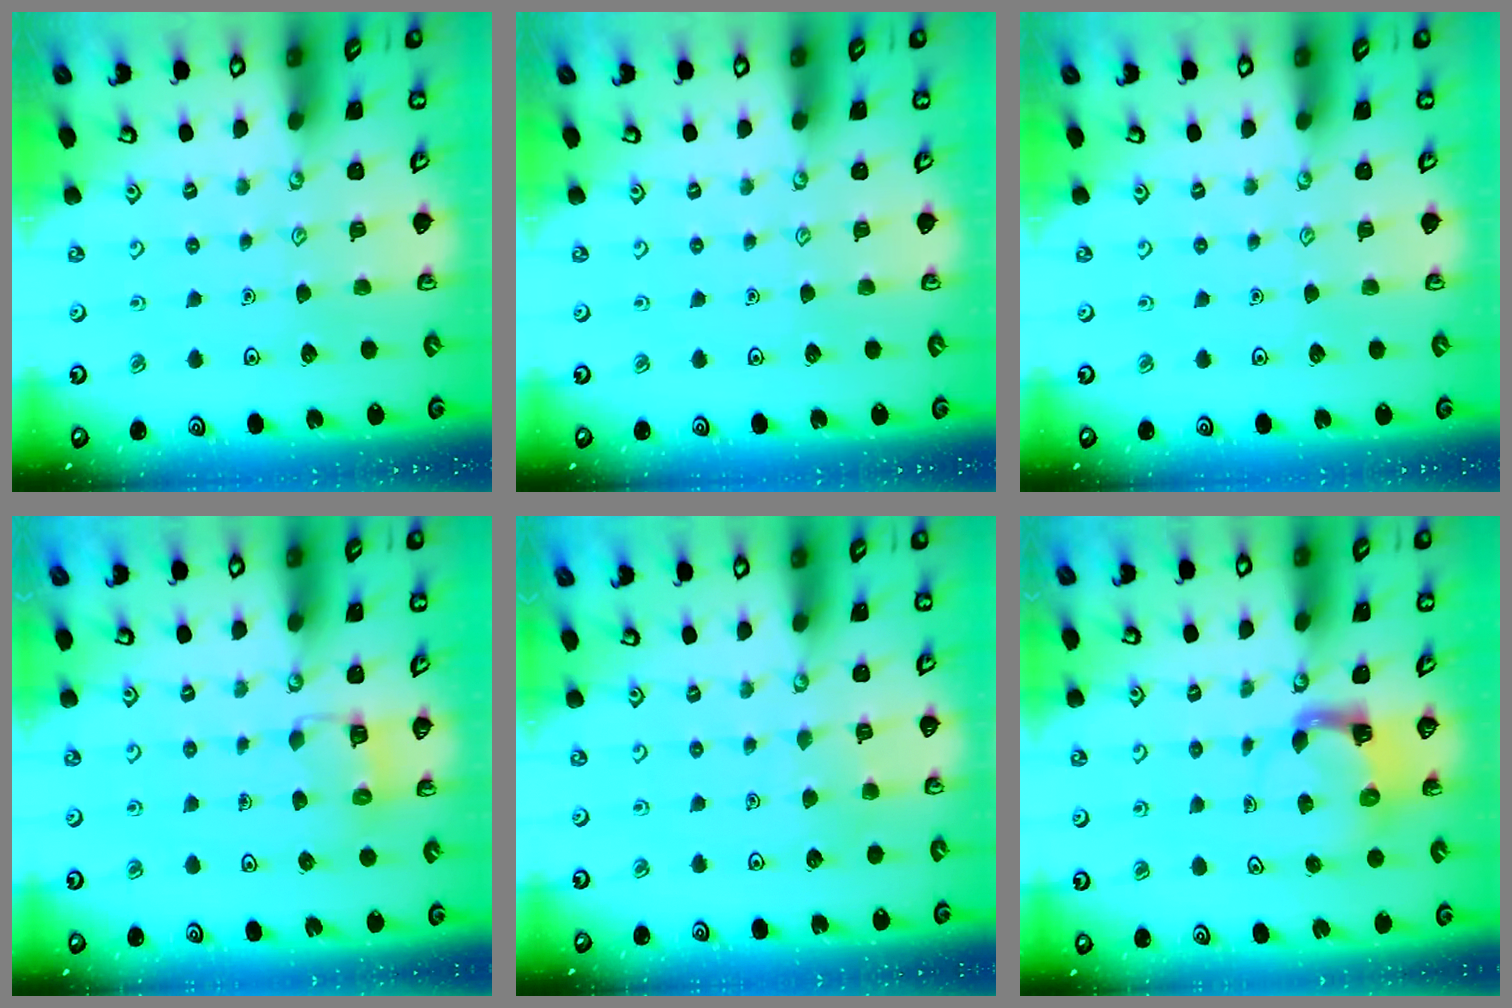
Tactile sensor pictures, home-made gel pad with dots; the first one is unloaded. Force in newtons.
{"total": 0.0}
{"total": 0.0}
{"total": 2.8, "press": 2.8, "slide": 0.2}
{"total": 4.0, "press": 4.0, "slide": 0.4}
{"total": 4.0, "press": 3.9, "slide": 0.7}